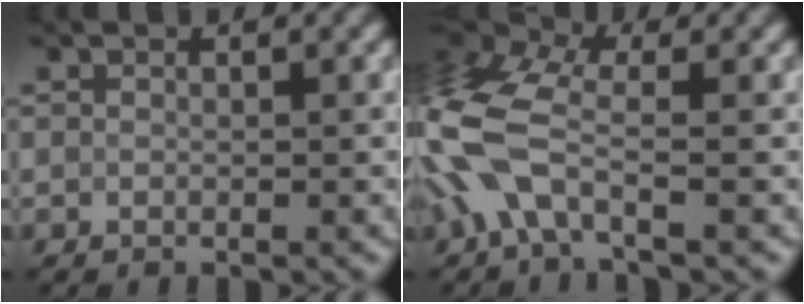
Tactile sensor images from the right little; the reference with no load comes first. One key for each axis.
{"total": 6.8, "fx": -2.5, "fy": 3.3, "fz": 5.4, "tx": -0.136, "ty": 0.016, "tz": -0.067}